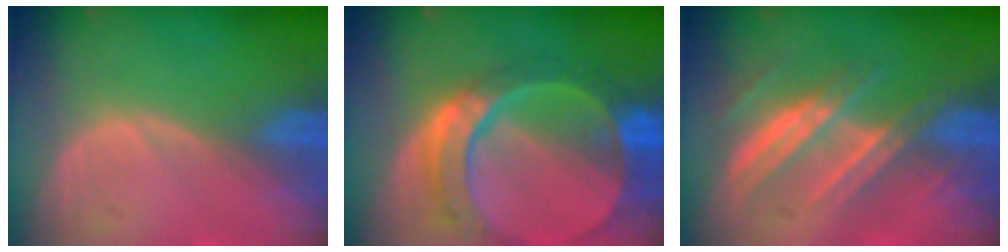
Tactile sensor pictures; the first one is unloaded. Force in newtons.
{"total": 10.8, "press": 9.2, "slide": 5.7}
{"total": 7.6, "press": 6.8, "slide": 3.4}